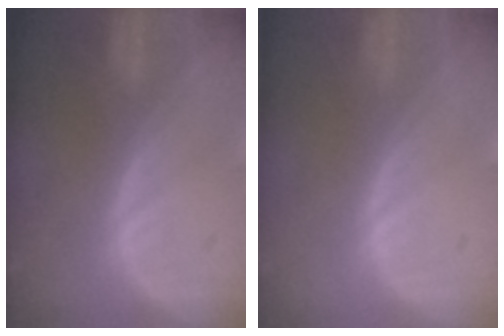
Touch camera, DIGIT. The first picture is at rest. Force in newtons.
{"total": 0.0}